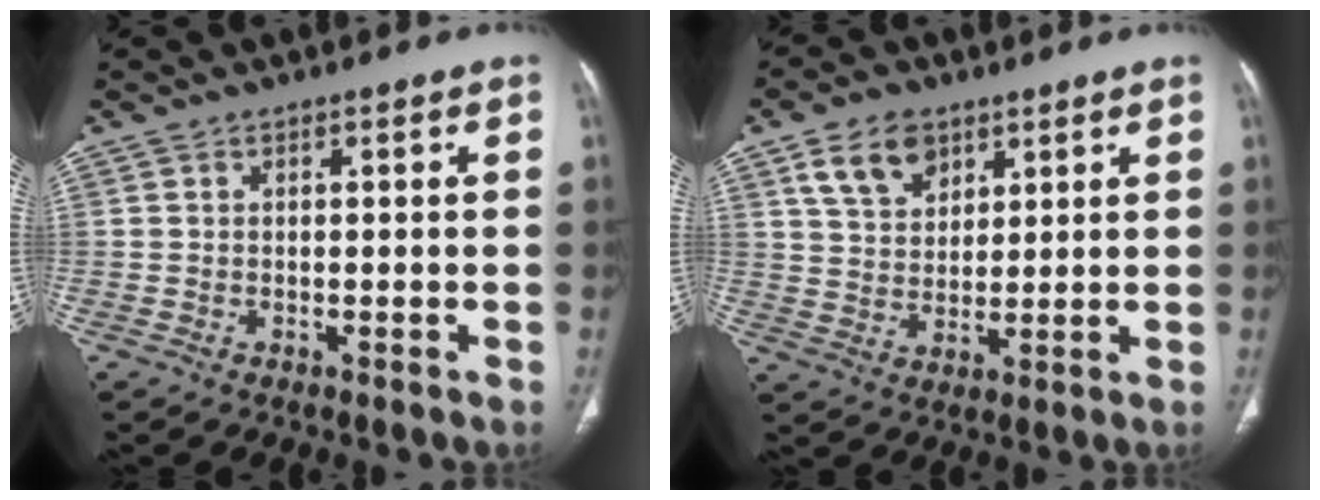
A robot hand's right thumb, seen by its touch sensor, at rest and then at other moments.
{"total": 8.9, "force": [4.9, 5.8, 4.5], "torque": [-0.061, -0.019, 0.094]}